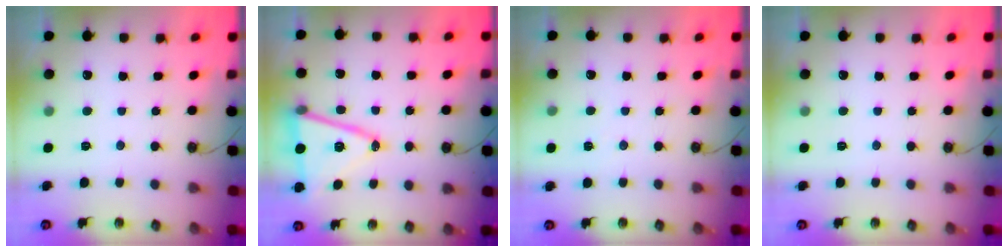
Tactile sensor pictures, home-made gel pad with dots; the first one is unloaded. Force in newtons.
{"total": 16.1, "press": 15.6, "slide": 3.7}
{"total": 4.1, "press": 3.6, "slide": 2.0}
{"total": 0.0}